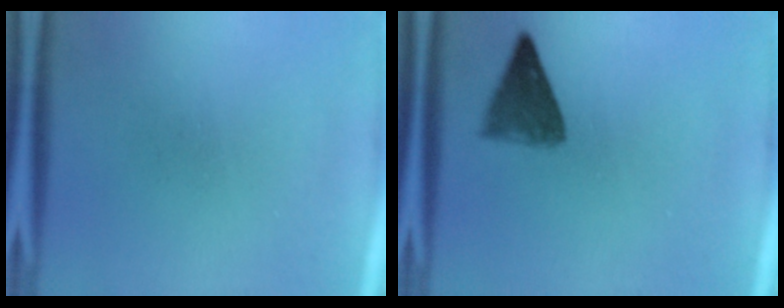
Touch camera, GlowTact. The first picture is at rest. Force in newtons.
{"total": 5.4}